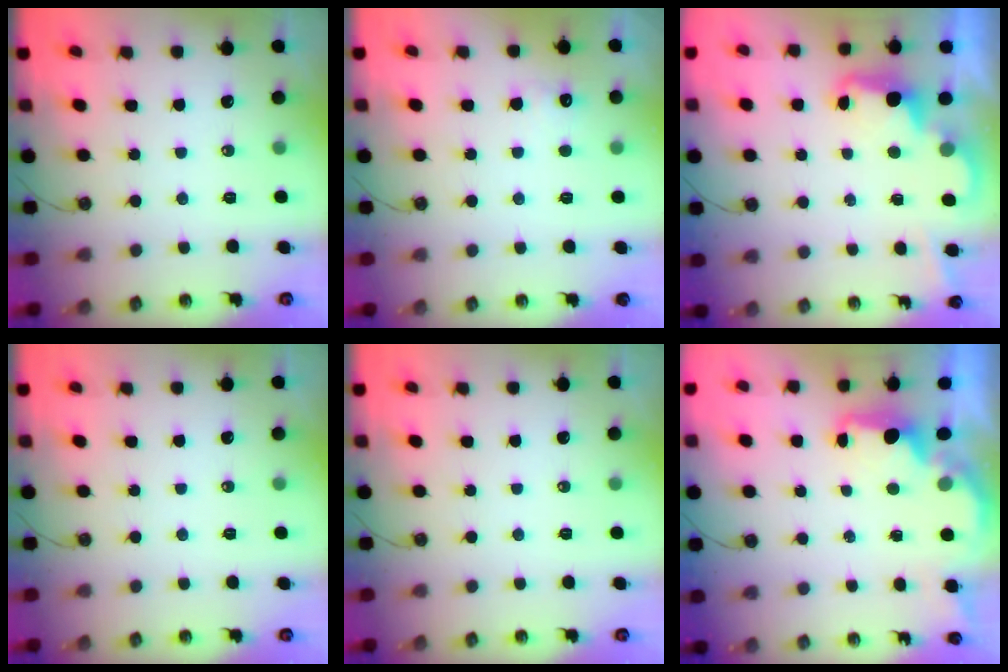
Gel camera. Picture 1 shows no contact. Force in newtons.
{"total": 4.7, "press": 4.5, "slide": 1.2}
{"total": 2.3, "press": 2.3, "slide": 0.5}
{"total": 0.0}
{"total": 0.0}
{"total": 1.9, "press": 1.7, "slide": 0.7}